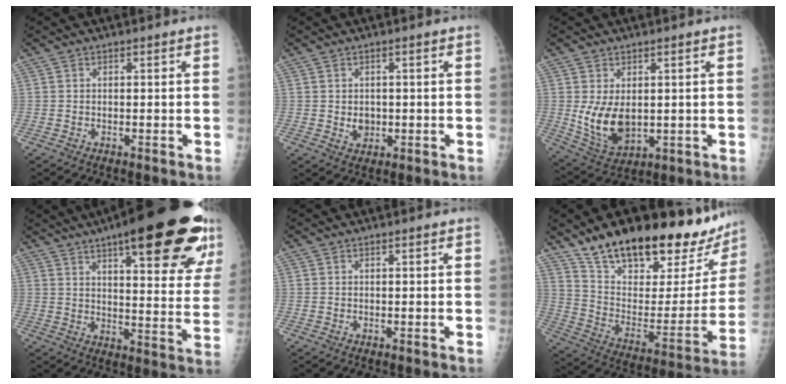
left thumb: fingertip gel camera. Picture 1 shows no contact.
{"total": 2.7, "force": [-0.1, 2.3, 1.5], "torque": [-0.012, 0.000, 0.005]}
{"total": 9.0, "force": [0.4, 5.7, 7.0], "torque": [-0.113, -0.021, 0.026]}
{"total": 28.7, "force": [17.1, 7.2, 21.8], "torque": [-0.246, -0.037, 0.229]}
{"total": 0.0}
{"total": 30.9, "force": [22.4, 11.2, 18.2], "torque": [-0.245, -0.076, 0.340]}